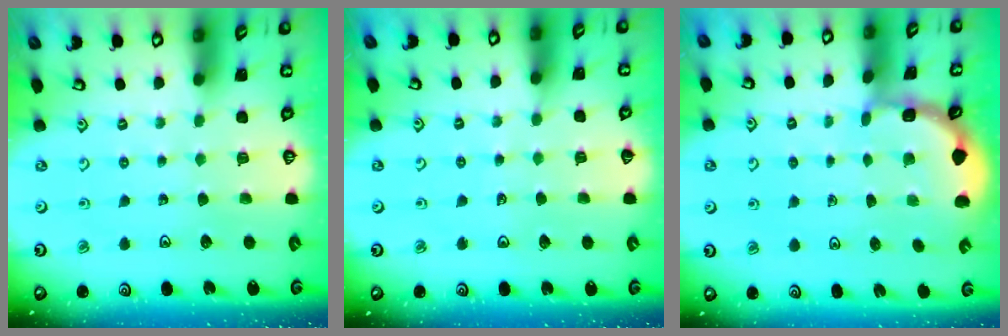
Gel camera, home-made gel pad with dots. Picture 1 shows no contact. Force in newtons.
{"total": 1.9, "press": 1.9, "slide": 0.2}
{"total": 2.0, "press": 2.0, "slide": 0.2}